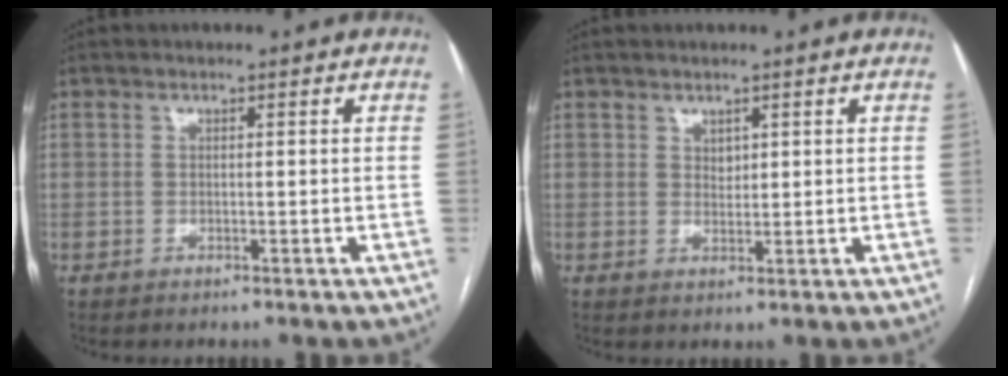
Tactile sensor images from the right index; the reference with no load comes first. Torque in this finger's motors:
{"motor_torque": [0.00, 0.01, 0.01, 0.02]}